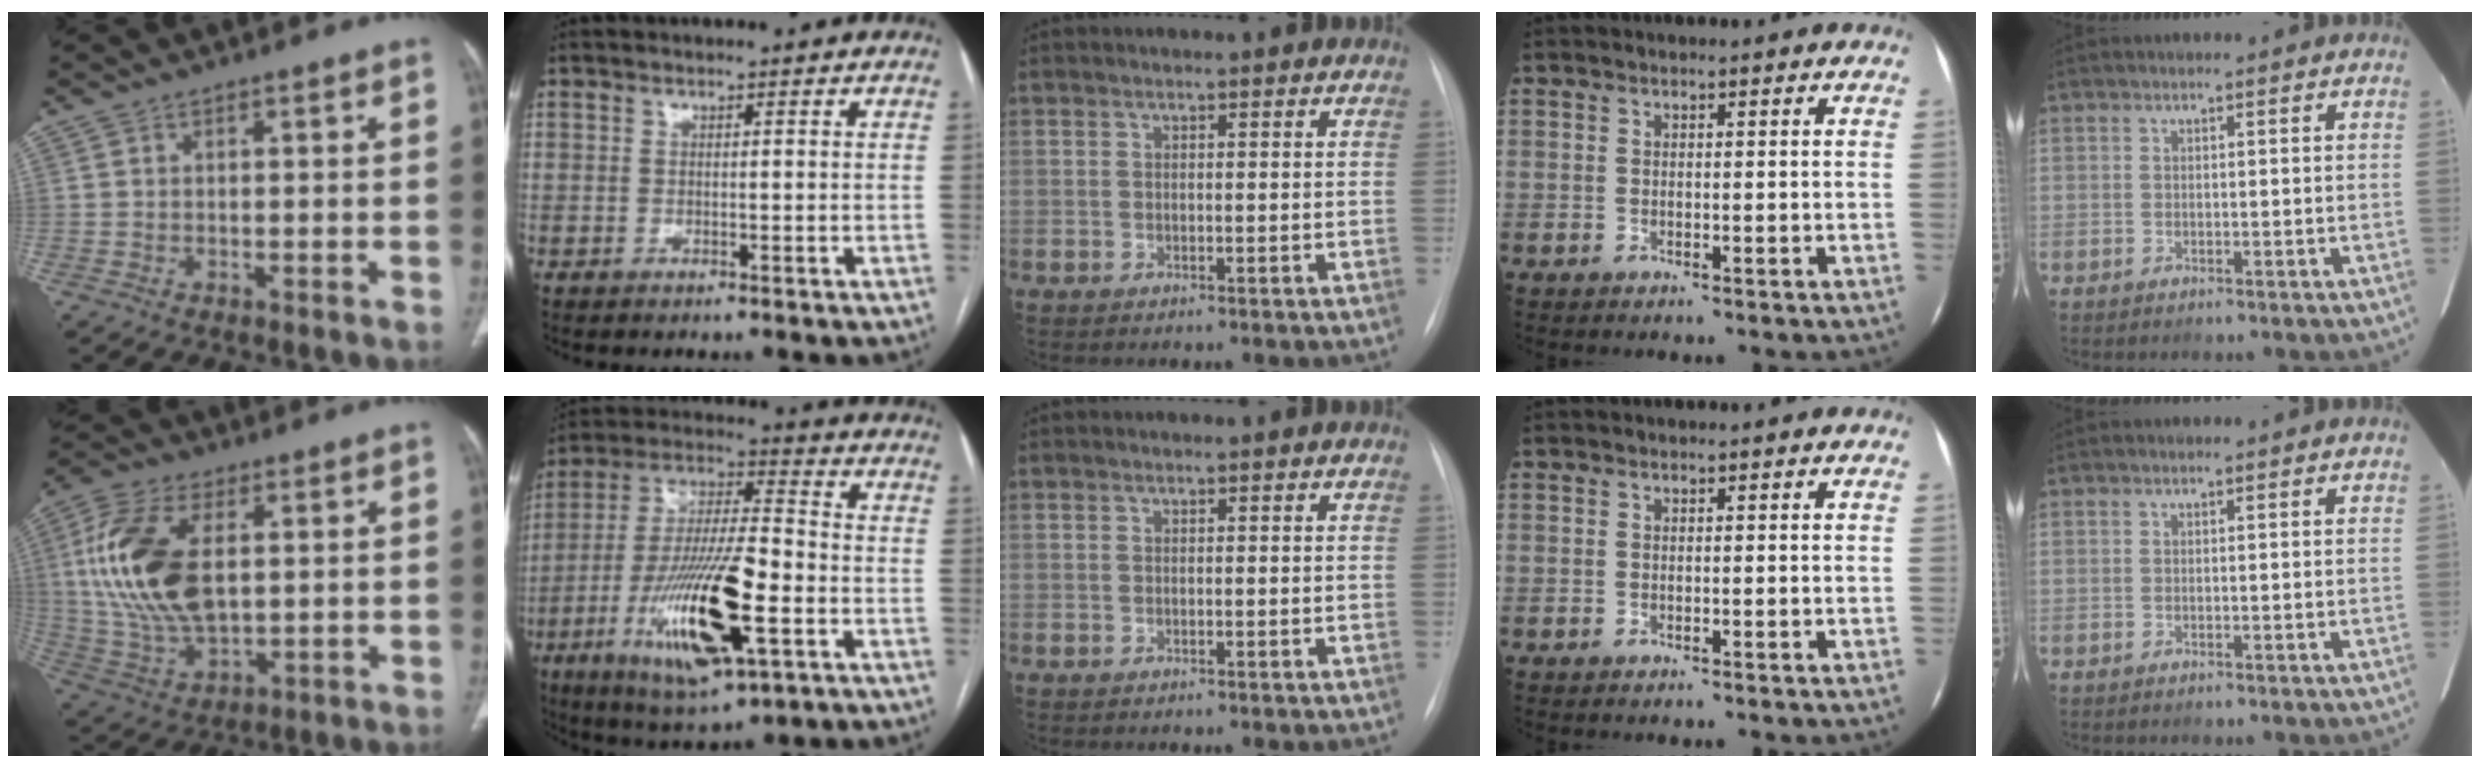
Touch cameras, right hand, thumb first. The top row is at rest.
{"thumb": {"total": 19.2, "force": [3.0, 10.6, 15.7], "torque": [-0.324, -0.006, 0.062]}, "index": {"total": 19.5, "force": [-6.7, 4.1, 17.9], "torque": [-0.365, -0.022, -0.114]}}